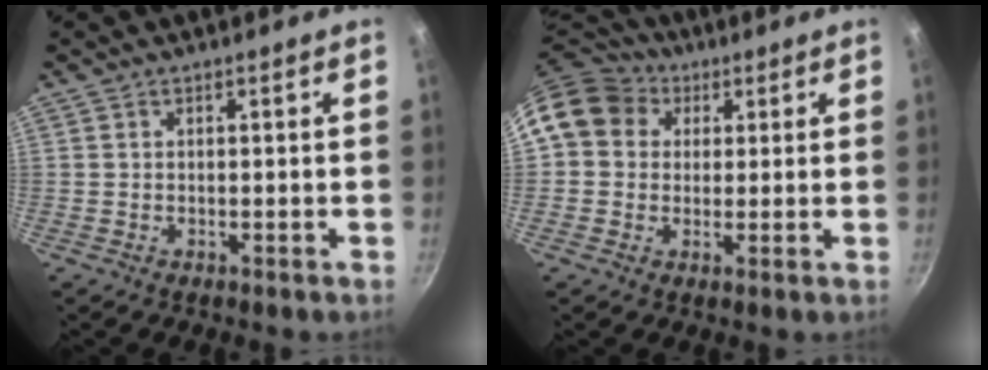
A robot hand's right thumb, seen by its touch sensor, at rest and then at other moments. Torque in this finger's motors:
{"motor_torque": [-0.17, 0.26, 0.55, -0.51, 0.07]}